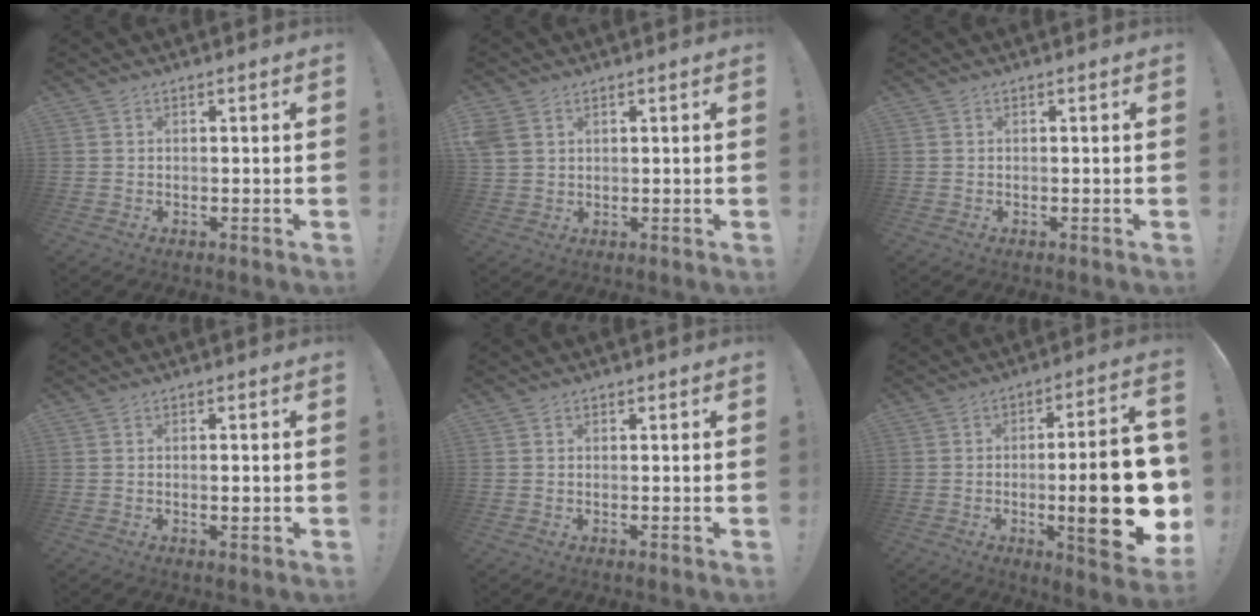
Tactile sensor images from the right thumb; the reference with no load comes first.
{"total": 4.7, "force": [2.5, 3.2, 2.3], "torque": [-0.040, -0.003, 0.052]}
{"total": 0.0}
{"total": 1.4, "force": [-0.1, 0.4, 1.3], "torque": [-0.013, -0.005, -0.004]}
{"total": 0.7, "force": [0.5, 0.4, 0.0], "torque": [0.006, -0.001, 0.008]}
{"total": 23.9, "force": [-3.5, 5.9, 22.9], "torque": [-0.331, -0.002, -0.045]}